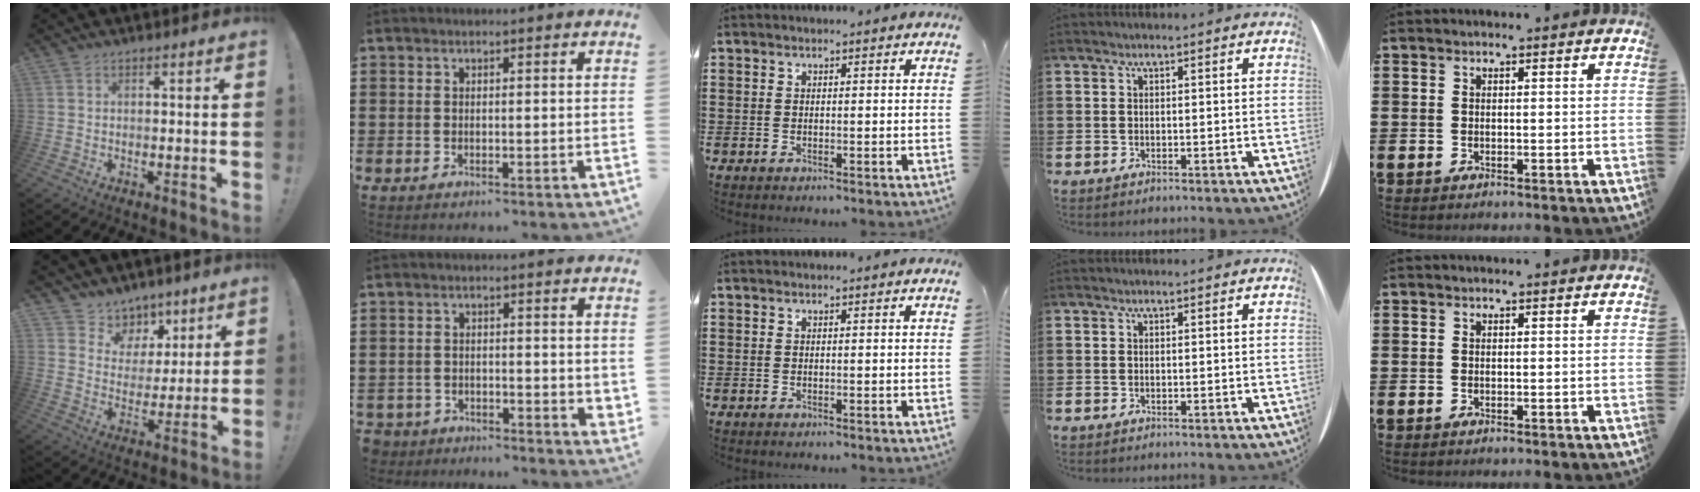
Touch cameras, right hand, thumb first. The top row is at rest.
{"thumb": {"total": 7.9, "force": [5.0, 6.1, 0.9], "torque": [-0.016, -0.045, 0.101]}, "index": {"total": 1.8, "force": [-1.2, 1.2, 0.4], "torque": [-0.014, 0.005, -0.027]}}